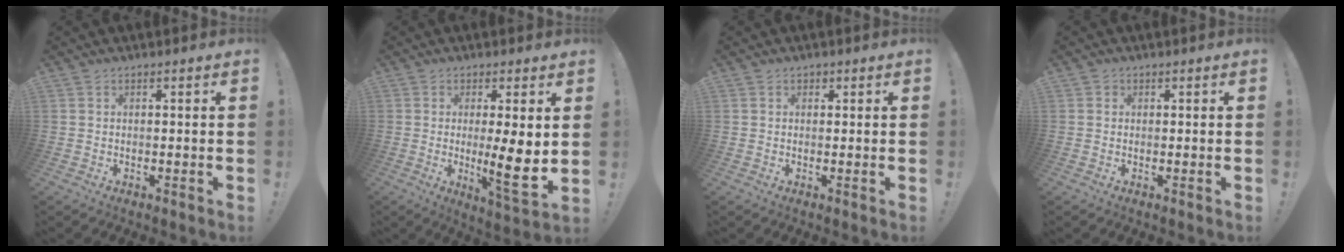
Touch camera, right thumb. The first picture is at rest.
{"total": 11.1, "force": [-0.4, 1.1, 11.1], "torque": [-0.161, -0.021, -0.008]}
{"total": 1.0, "force": [0.5, 0.8, 0.2], "torque": [-0.001, -0.001, 0.009]}
{"total": 0.9, "force": [0.4, 0.8, 0.1], "torque": [0.002, 0.000, 0.007]}